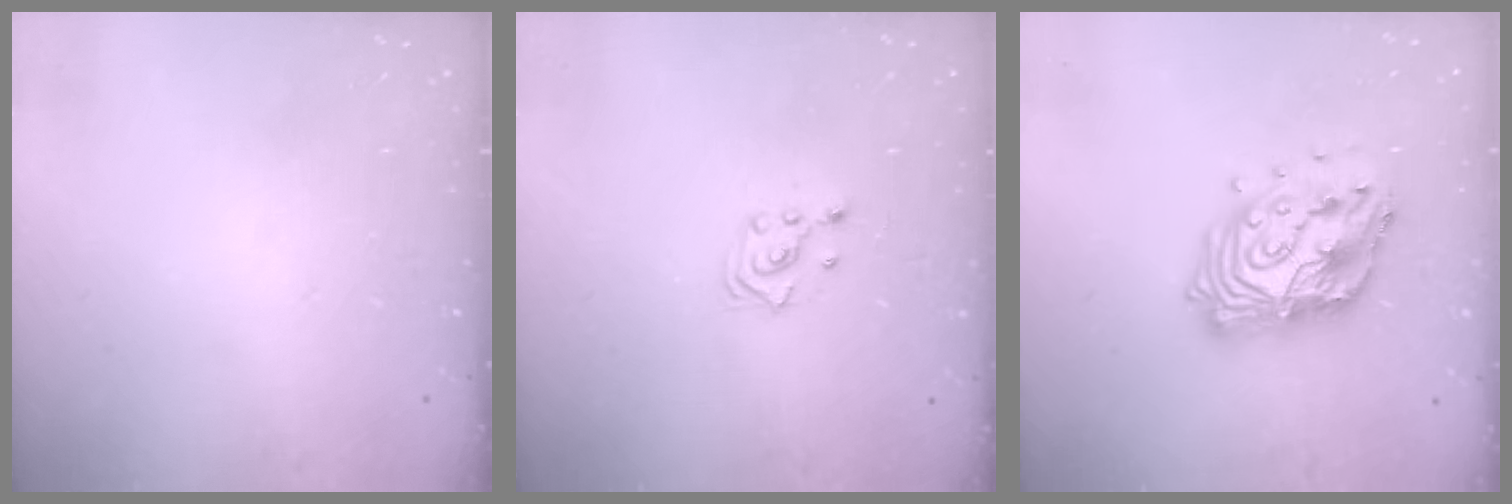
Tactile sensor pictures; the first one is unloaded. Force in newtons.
{"total": 2.5, "press": 2.3, "slide": 1.0}
{"total": 15.9, "press": 15.9, "slide": 1.1}